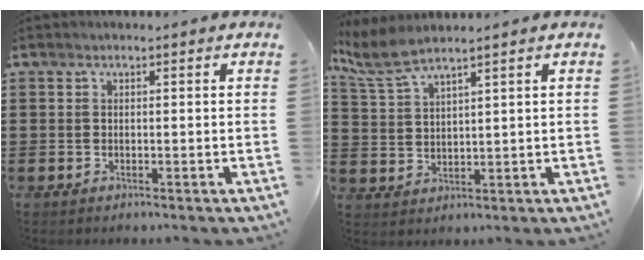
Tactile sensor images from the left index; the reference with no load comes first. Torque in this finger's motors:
{"motor_torque": [1.02, 1.13, 0.11, 0.08]}